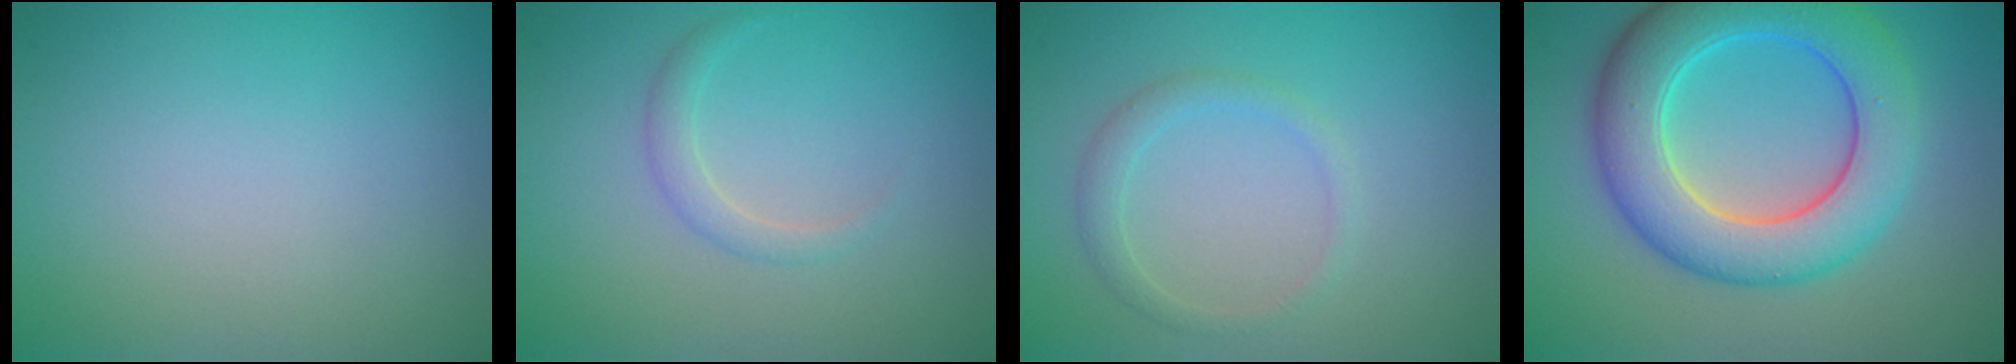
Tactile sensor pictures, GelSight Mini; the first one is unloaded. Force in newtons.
{"total": 1.3, "press": 1.2, "slide": 0.1}
{"total": 1.5, "press": 1.5, "slide": 0.1}
{"total": 8.6, "press": 8.6, "slide": 0.1}